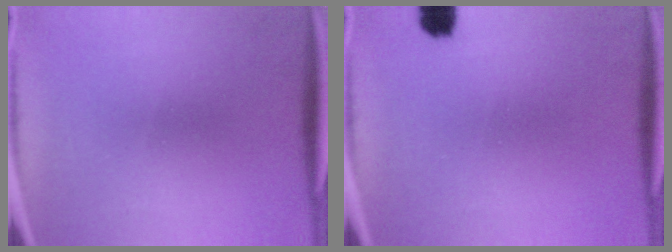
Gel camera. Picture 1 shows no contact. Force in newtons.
{"total": 2.7}